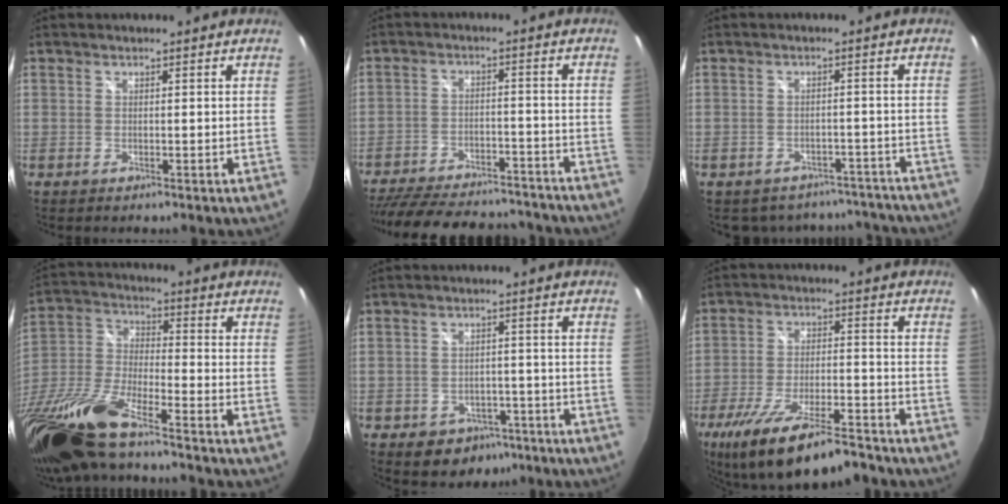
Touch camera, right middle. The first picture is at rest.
{"total": 25.9, "force": [-22.0, 8.9, 10.4], "torque": [-0.220, 0.007, -0.290]}
{"total": 12.9, "force": [-10.9, 6.4, 2.7], "torque": [-0.058, 0.024, -0.117]}
{"total": 20.1, "force": [-14.9, 3.4, 13.1], "torque": [-0.279, -0.043, -0.298]}
{"total": 7.2, "force": [-4.1, 5.5, 2.1], "torque": [-0.044, 0.016, -0.038]}
{"total": 18.5, "force": [-13.7, 5.0, 11.3], "torque": [-0.223, -0.037, -0.222]}